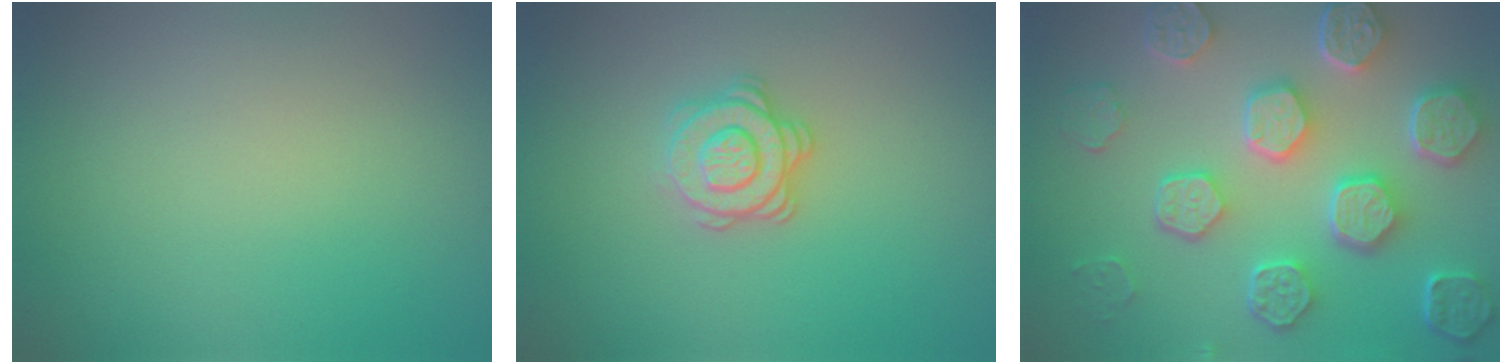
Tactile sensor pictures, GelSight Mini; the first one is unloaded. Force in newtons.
{"total": 2.9, "press": 2.7, "slide": 1.1}
{"total": 8.3, "press": 6.4, "slide": 5.3}